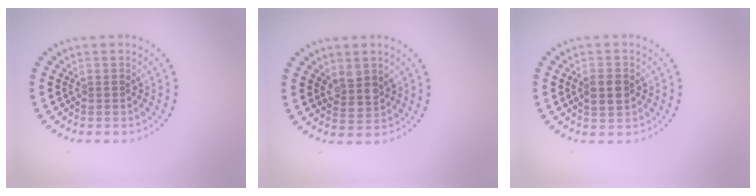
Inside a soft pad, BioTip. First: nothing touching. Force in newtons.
{"total": 2.4, "press": 2.2, "slide": 1.1}
{"total": 2.2, "press": 2.1, "slide": 0.2}